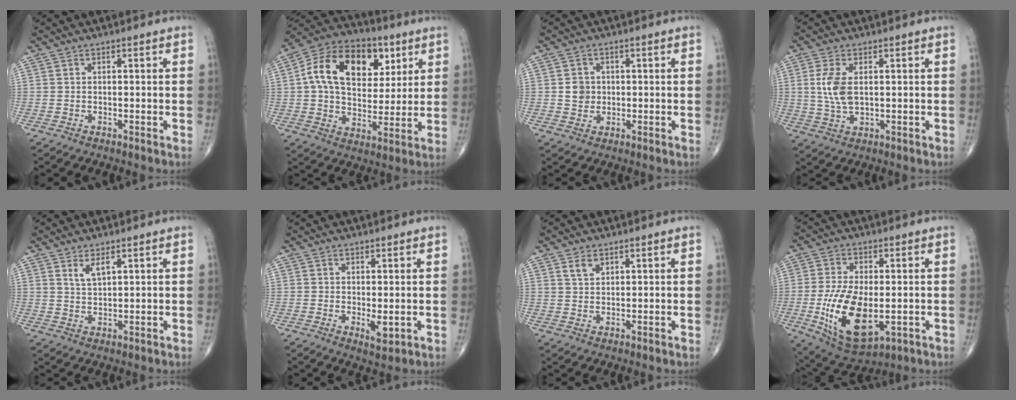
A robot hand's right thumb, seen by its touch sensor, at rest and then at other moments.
{"total": 19.8, "force": [5.9, 13.0, 13.6], "torque": [-0.203, 0.002, 0.092]}
{"total": 3.3, "force": [0.2, 3.0, 1.3], "torque": [-0.006, 0.003, 0.003]}
{"total": 6.2, "force": [0.9, 3.2, 5.3], "torque": [-0.118, -0.003, 0.020]}
{"total": 3.3, "force": [1.9, 1.3, 2.5], "torque": [-0.044, -0.011, 0.040]}
{"total": 2.9, "force": [-0.3, 1.0, 2.7], "torque": [-0.041, -0.010, 0.001]}
{"total": 2.6, "force": [1.6, 1.5, 1.4], "torque": [-0.020, -0.006, 0.034]}
{"total": 15.4, "force": [-2.8, 7.7, 13.0], "torque": [-0.239, -0.014, -0.030]}